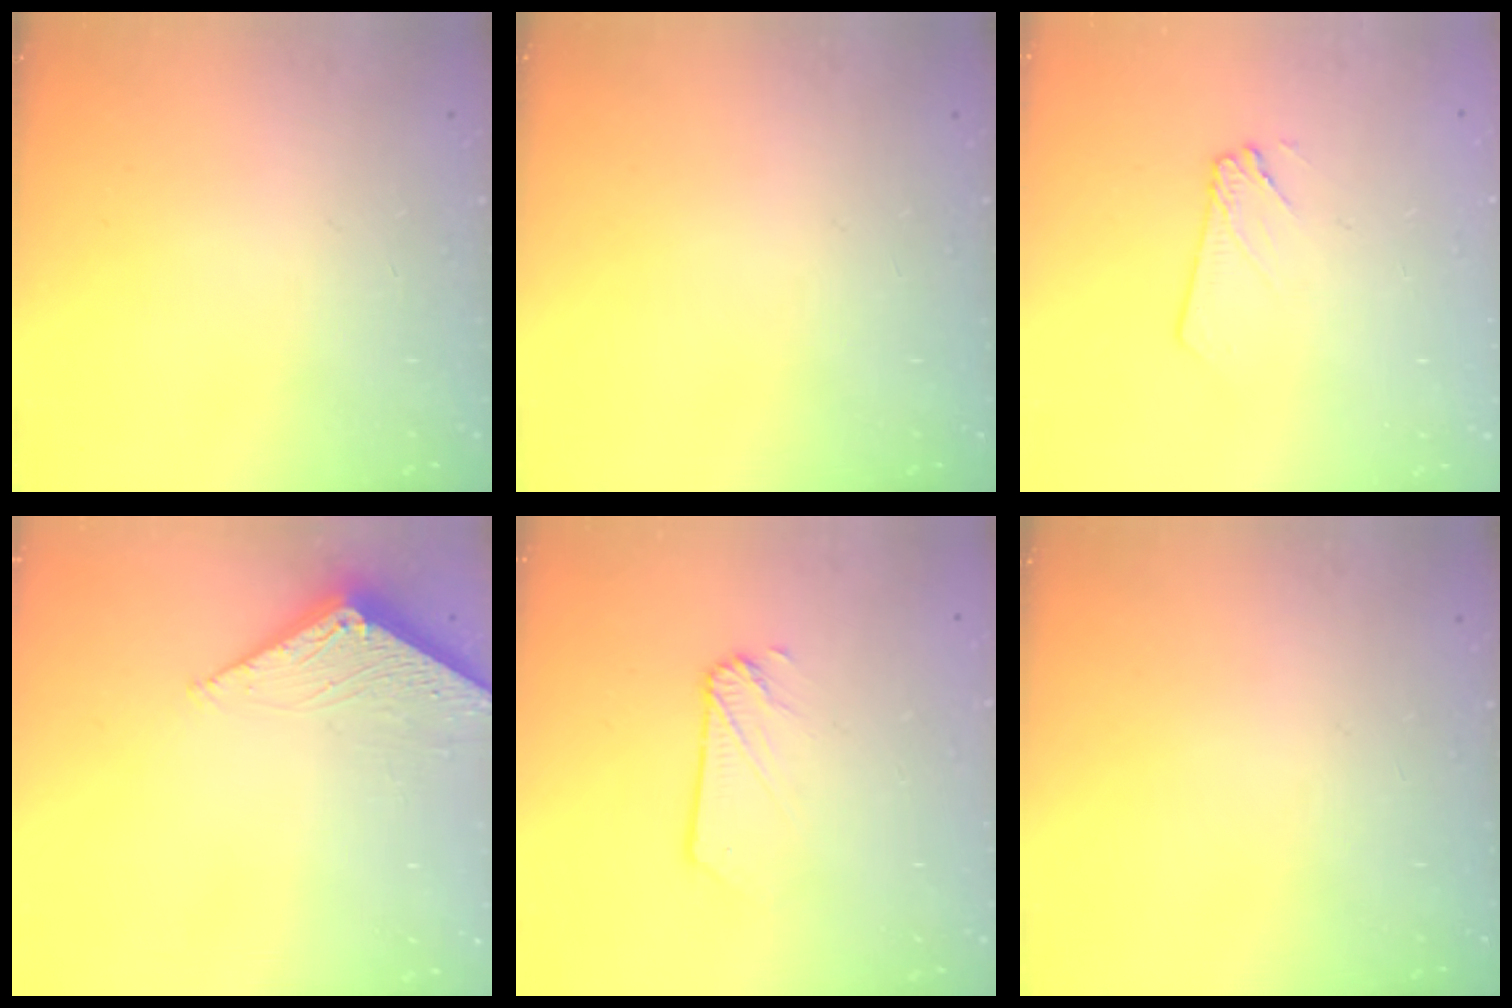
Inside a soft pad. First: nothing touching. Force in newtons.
{"total": 0.0}
{"total": 2.4, "press": 2.4, "slide": 0.2}
{"total": 2.8, "press": 2.8, "slide": 0.3}
{"total": 1.9, "press": 1.9, "slide": 0.3}
{"total": 0.0}